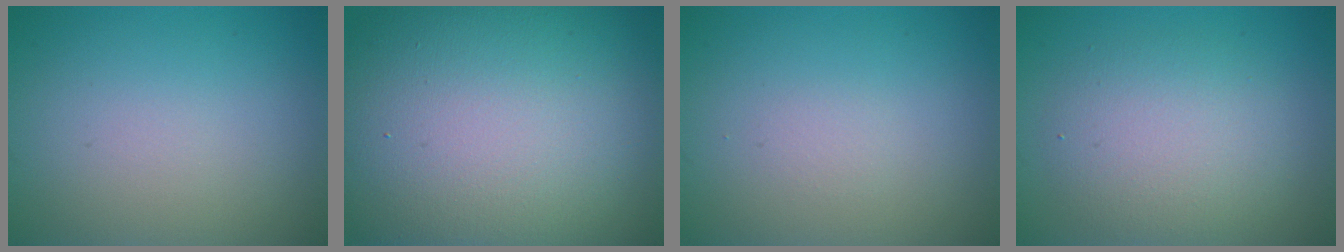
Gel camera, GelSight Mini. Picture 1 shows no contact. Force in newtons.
{"total": 20.3, "press": 20.3, "slide": 1.1}
{"total": 0.6, "press": 0.6, "slide": 0.0}
{"total": 4.6, "press": 4.6, "slide": 0.2}